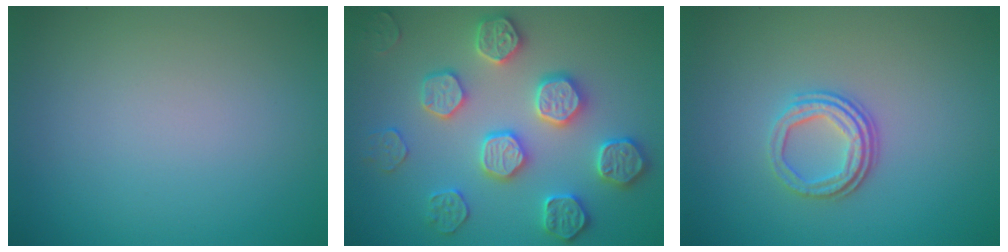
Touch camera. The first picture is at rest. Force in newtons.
{"total": 5.0, "press": 5.0, "slide": 0.5}
{"total": 3.1, "press": 2.4, "slide": 2.0}